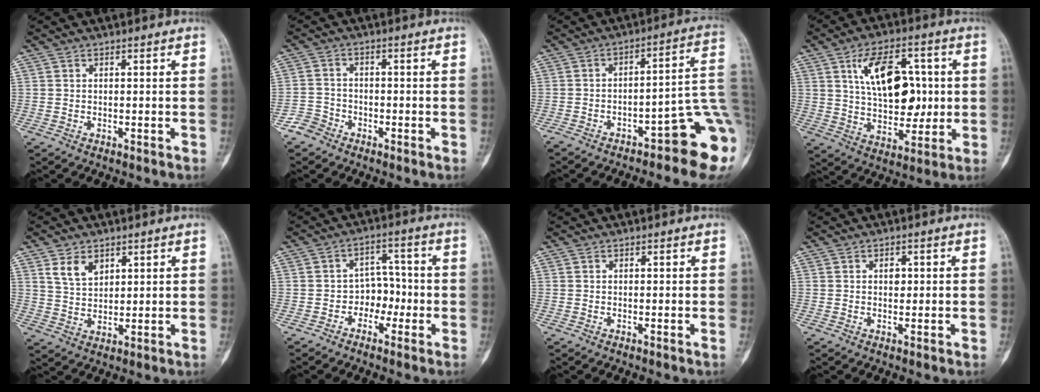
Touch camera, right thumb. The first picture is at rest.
{"total": 3.2, "force": [-2.4, 2.2, 0.0], "torque": [0.008, 0.012, -0.052]}
{"total": 15.9, "force": [-7.5, 4.0, 13.5], "torque": [-0.122, 0.066, -0.101]}
{"total": 15.6, "force": [3.3, 9.1, 12.2], "torque": [-0.161, -0.003, 0.060]}
{"total": 4.6, "force": [3.1, 3.3, 1.0], "torque": [-0.007, -0.015, 0.063]}
{"total": 5.2, "force": [-2.0, 4.1, 2.5], "torque": [0.004, 0.028, -0.044]}
{"total": 1.5, "force": [0.2, 0.0, -1.5], "torque": [0.023, 0.003, 0.001]}
{"total": 1.6, "force": [0.3, 1.2, 1.0], "torque": [-0.006, 0.004, 0.005]}